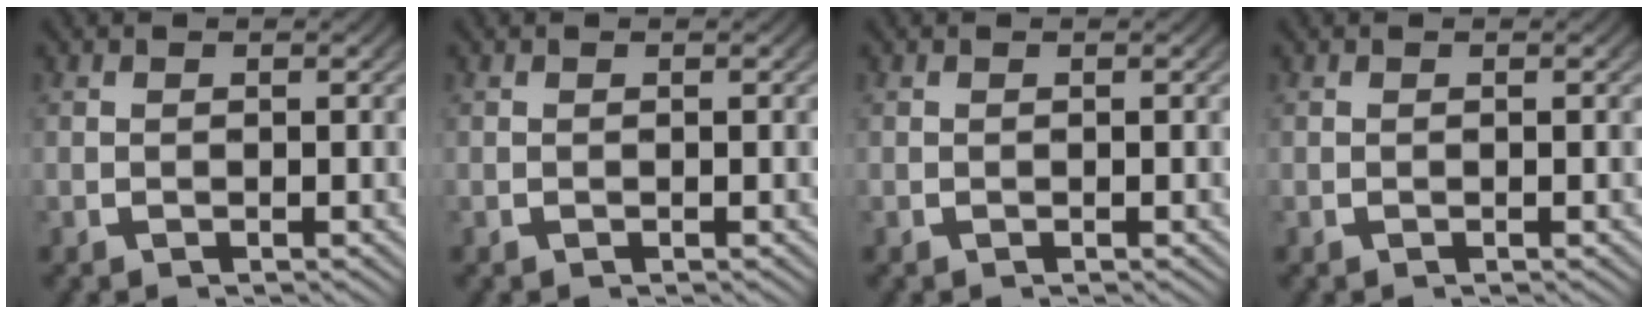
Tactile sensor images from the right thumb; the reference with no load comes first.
{"total": 0.0}
{"total": 0.0}
{"total": 0.0}